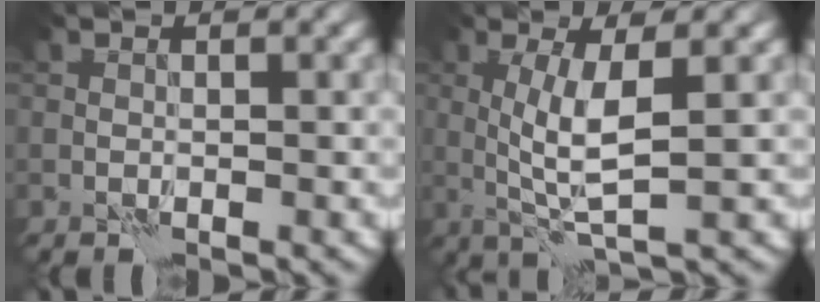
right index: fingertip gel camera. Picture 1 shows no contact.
{"total": 4.4, "force": [0.6, 0.9, 4.3], "torque": [-0.093, -0.003, 0.013]}